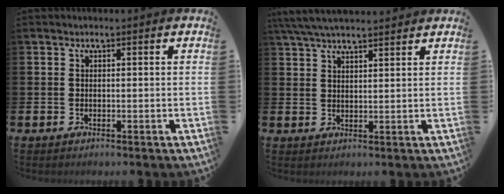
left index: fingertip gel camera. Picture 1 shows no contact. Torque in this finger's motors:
{"motor_torque": [0.97, -1.17, 0.29, 0.21]}